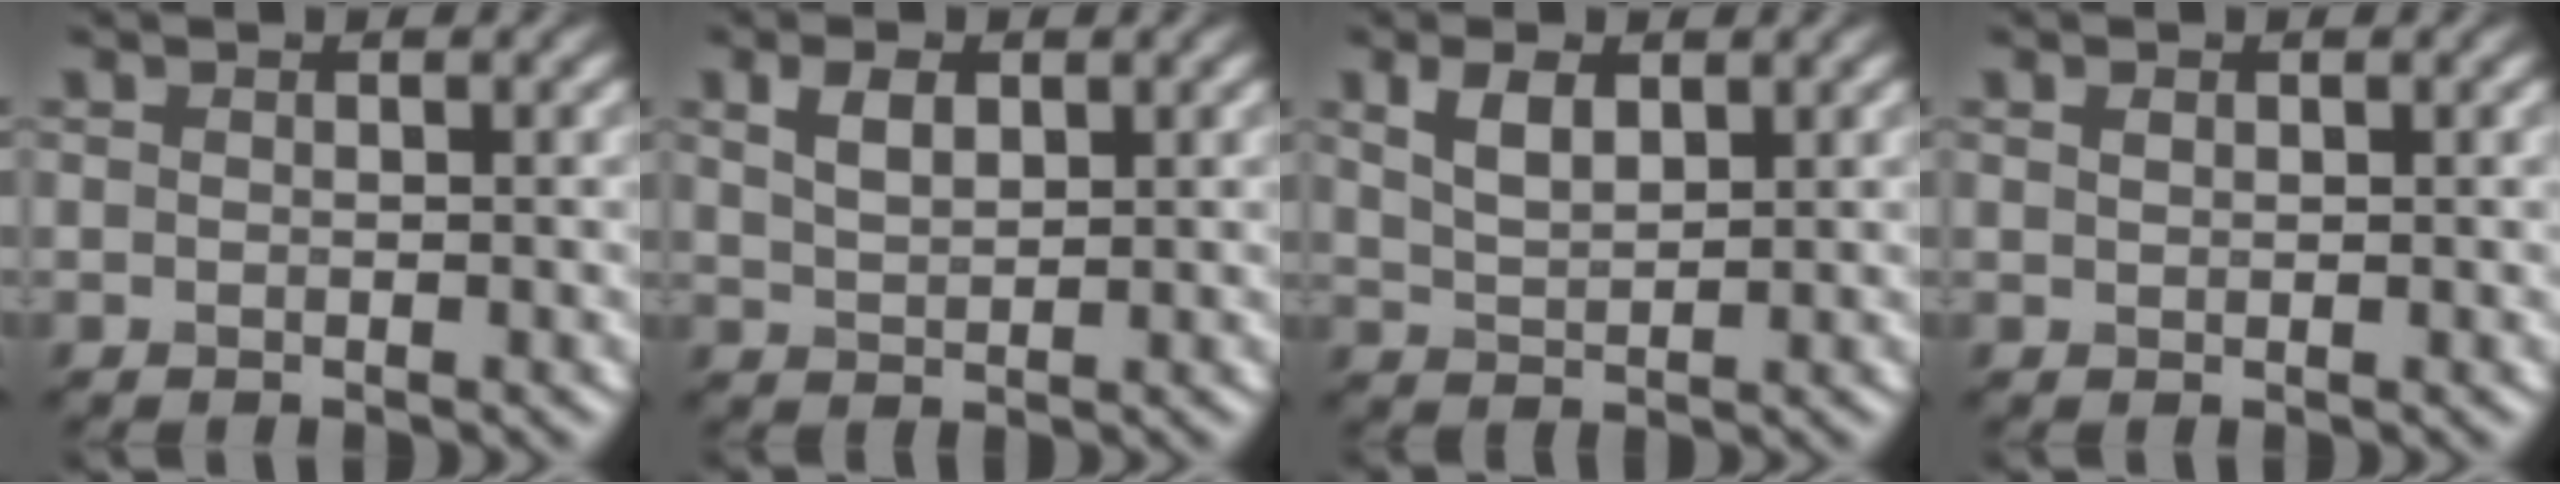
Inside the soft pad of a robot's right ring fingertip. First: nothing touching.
{"total": 2.5, "force": [1.3, 1.3, 1.7], "torque": [-0.040, 0.002, 0.029]}
{"total": 3.0, "force": [1.6, 1.4, 2.0], "torque": [-0.046, 0.001, 0.035]}
{"total": 0.6, "force": [0.3, 0.4, 0.3], "torque": [-0.009, 0.001, 0.009]}